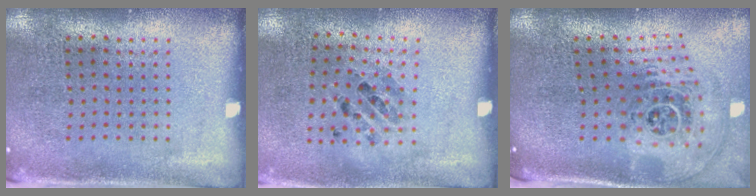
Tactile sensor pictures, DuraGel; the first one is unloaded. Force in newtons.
{"total": 0.9, "press": 0.7, "slide": 0.5}
{"total": 2.6, "press": 1.8, "slide": 1.9}